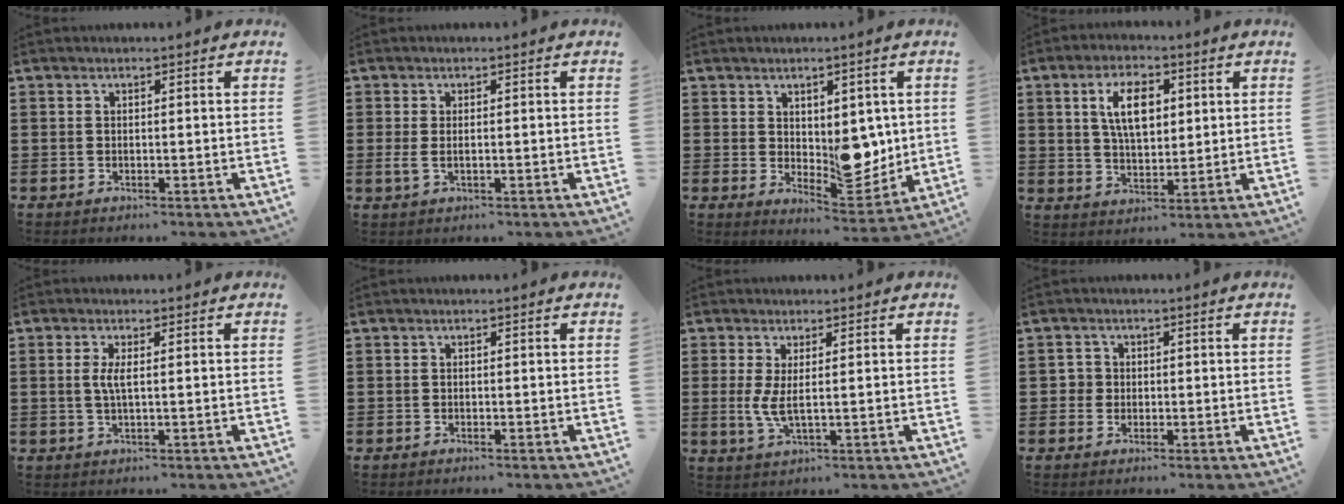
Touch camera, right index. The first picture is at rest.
{"total": 1.4, "force": [-0.2, 0.6, 1.2], "torque": [-0.042, -0.005, -0.009]}
{"total": 8.1, "force": [0.9, 5.2, 6.1], "torque": [-0.080, 0.003, 0.022]}
{"total": 7.3, "force": [2.1, 3.6, 6.0], "torque": [-0.120, 0.011, 0.033]}
{"total": 2.5, "force": [0.2, 0.3, 2.4], "torque": [-0.056, -0.006, 0.001]}
{"total": 0.0}
{"total": 3.1, "force": [0.4, 0.5, 3.0], "torque": [-0.074, -0.007, 0.003]}
{"total": 1.9, "force": [-0.1, 1.8, 0.6], "torque": [-0.018, 0.007, -0.003]}